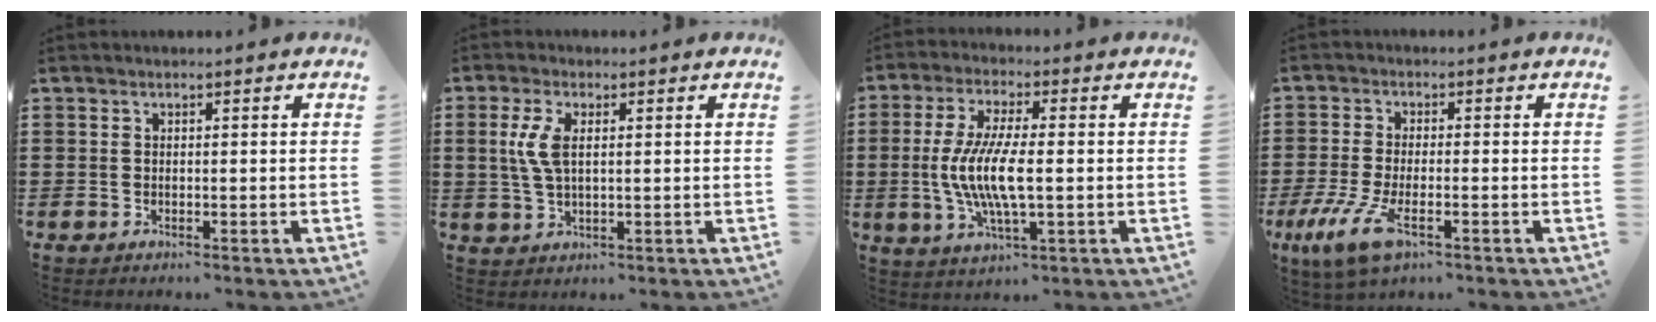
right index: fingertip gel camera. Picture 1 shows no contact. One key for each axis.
{"total": 4.9, "fx": 1.1, "fy": 2.0, "fz": 4.3, "tx": -0.106, "ty": 0.002, "tz": 0.013}
{"total": 8.6, "fx": -0.8, "fy": 2.3, "fz": 8.2, "tx": -0.173, "ty": -0.009, "tz": -0.021}
{"total": 6.8, "fx": -3.5, "fy": 1.7, "fz": 5.6, "tx": -0.139, "ty": -0.024, "tz": -0.066}